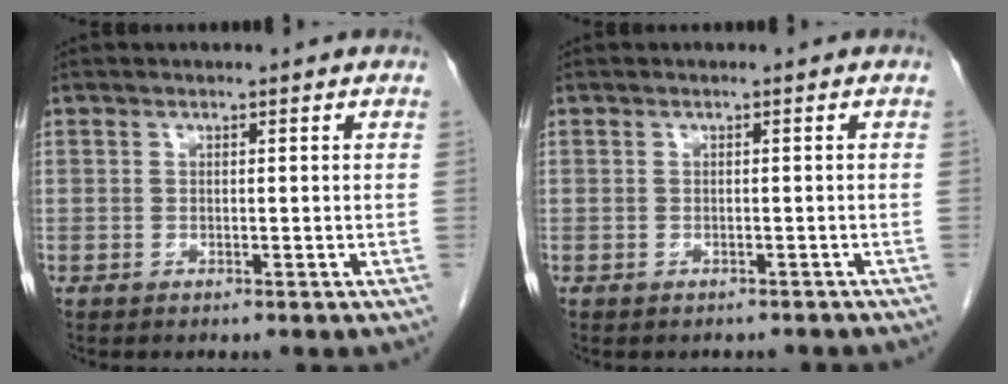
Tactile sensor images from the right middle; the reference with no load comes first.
{"total": 2.3, "force": [-2.1, 0.9, 0.4], "torque": [-0.010, -0.002, -0.025]}